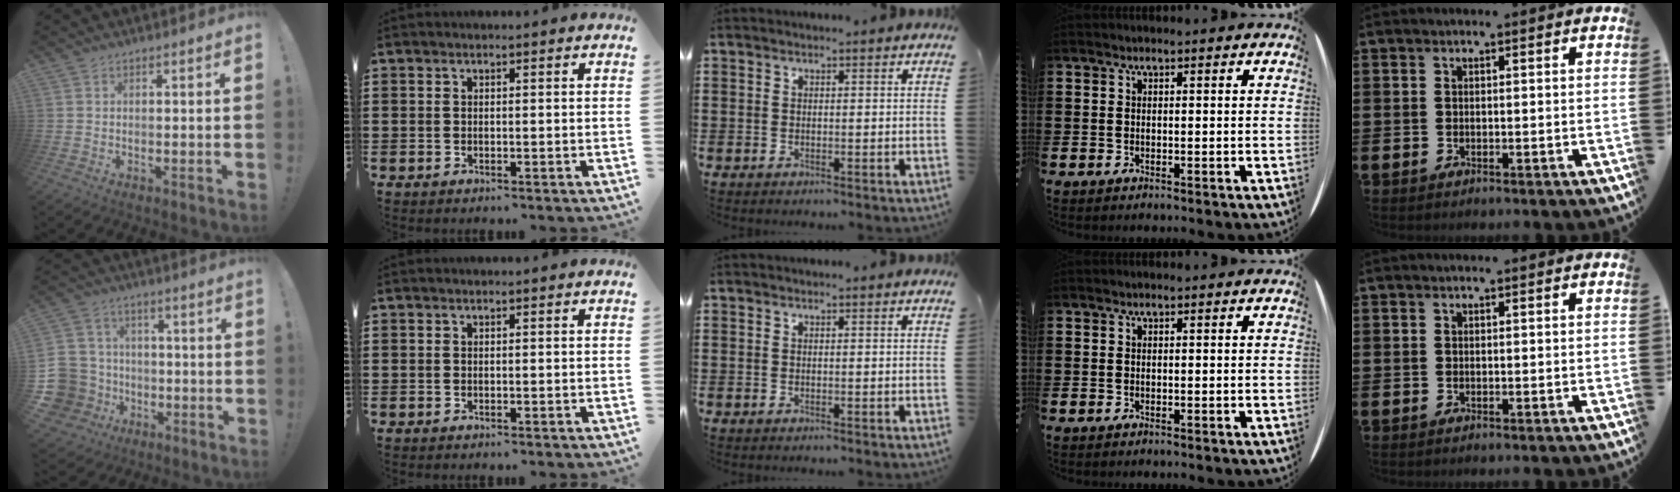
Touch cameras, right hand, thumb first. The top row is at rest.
{"thumb": {"total": 13.4, "force": [-3.2, 12.2, 4.6], "torque": [-0.104, 0.023, -0.041]}}